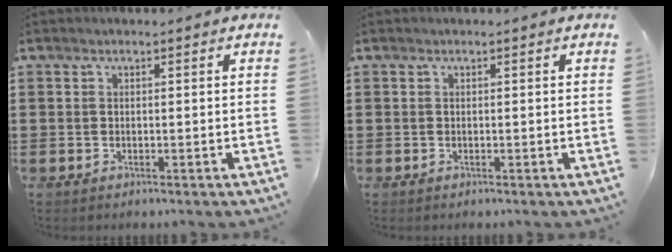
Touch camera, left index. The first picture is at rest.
{"total": 0.0}